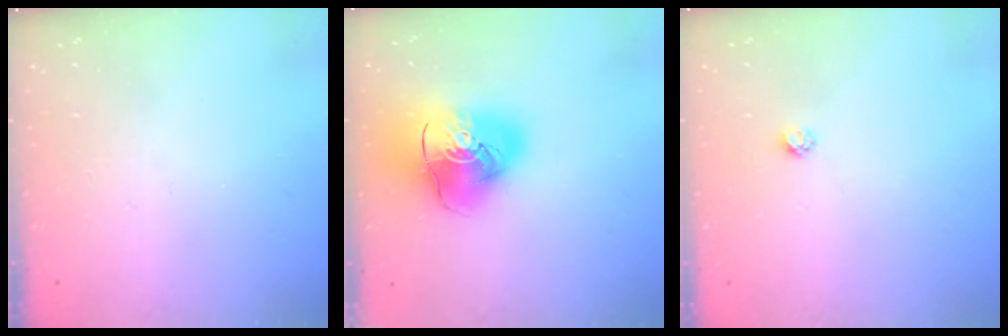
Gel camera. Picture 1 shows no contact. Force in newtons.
{"total": 18.1, "press": 17.9, "slide": 2.7}
{"total": 2.3, "press": 2.3, "slide": 0.2}